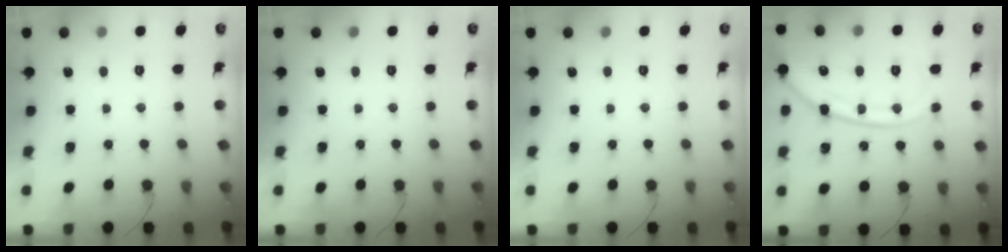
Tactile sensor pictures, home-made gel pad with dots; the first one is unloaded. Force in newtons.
{"total": 0.0}
{"total": 0.0}
{"total": 16.5, "press": 16.4, "slide": 1.1}